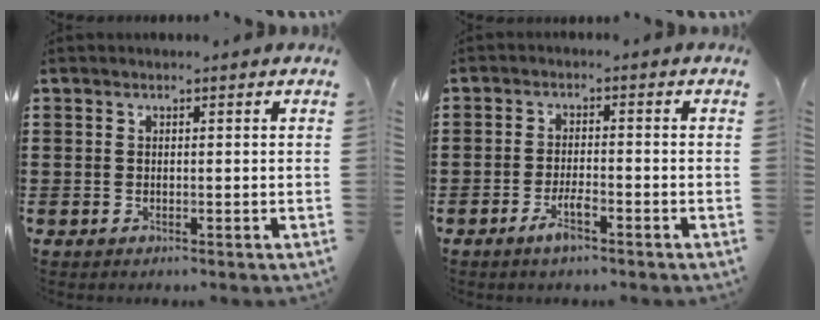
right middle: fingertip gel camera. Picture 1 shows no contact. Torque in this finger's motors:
{"motor_torque": [1.56, 0.58, 0.58, 0.18]}